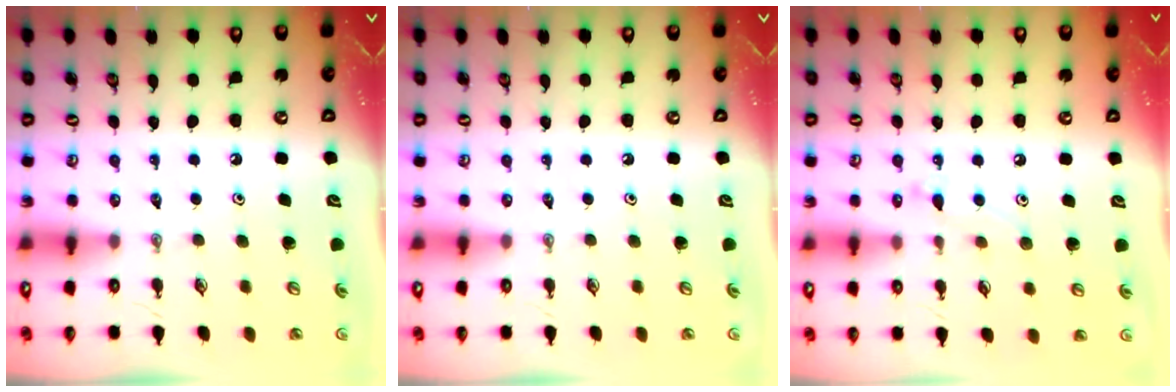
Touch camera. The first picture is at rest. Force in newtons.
{"total": 0.0}
{"total": 6.8, "press": 6.8, "slide": 0.4}